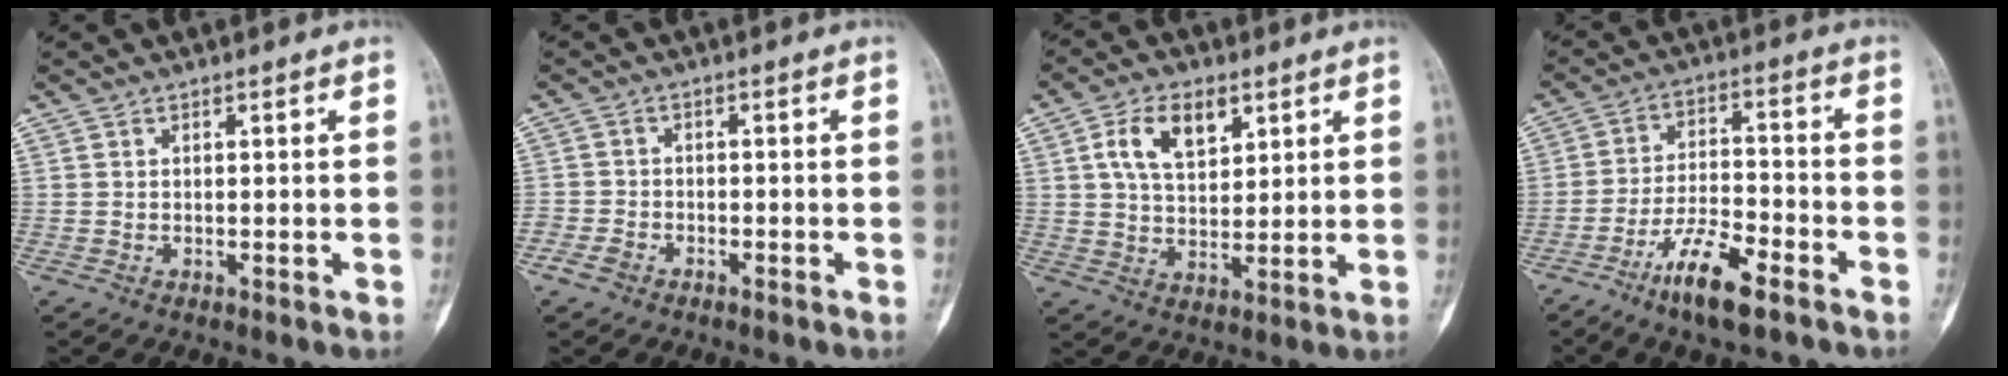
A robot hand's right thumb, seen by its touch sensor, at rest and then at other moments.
{"total": 2.7, "force": [-2.0, 1.5, 0.9], "torque": [-0.019, 0.011, -0.039]}
{"total": 9.2, "force": [3.9, 5.3, 6.5], "torque": [-0.095, -0.012, 0.071]}
{"total": 10.4, "force": [-6.8, 2.5, 7.5], "torque": [-0.139, 0.035, -0.123]}